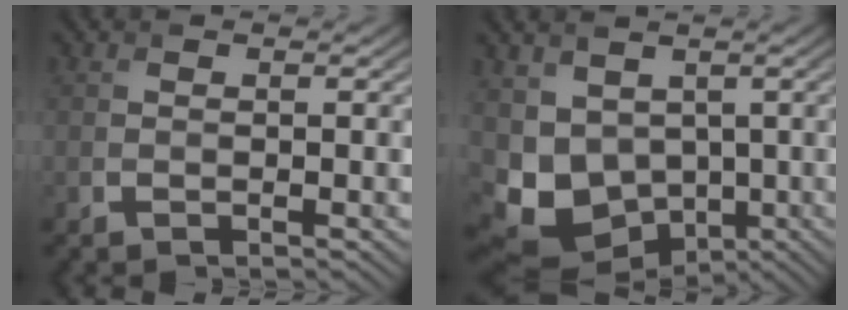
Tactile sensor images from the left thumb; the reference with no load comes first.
{"total": 9.2, "force": [0.0, 7.5, 5.3], "torque": [-0.124, -0.027, 0.023]}